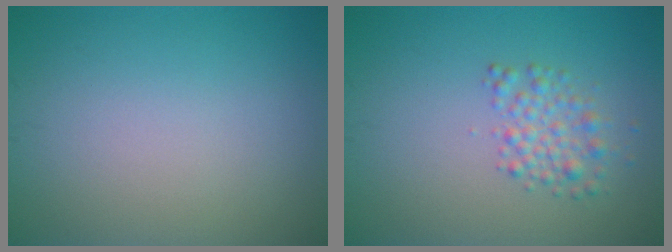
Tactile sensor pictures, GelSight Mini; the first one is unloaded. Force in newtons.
{"total": 2.3, "press": 2.3, "slide": 0.0}